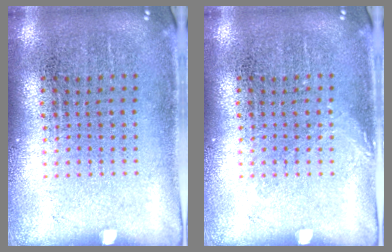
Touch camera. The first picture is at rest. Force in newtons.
{"total": 0.6, "press": 0.6, "slide": 0.1}